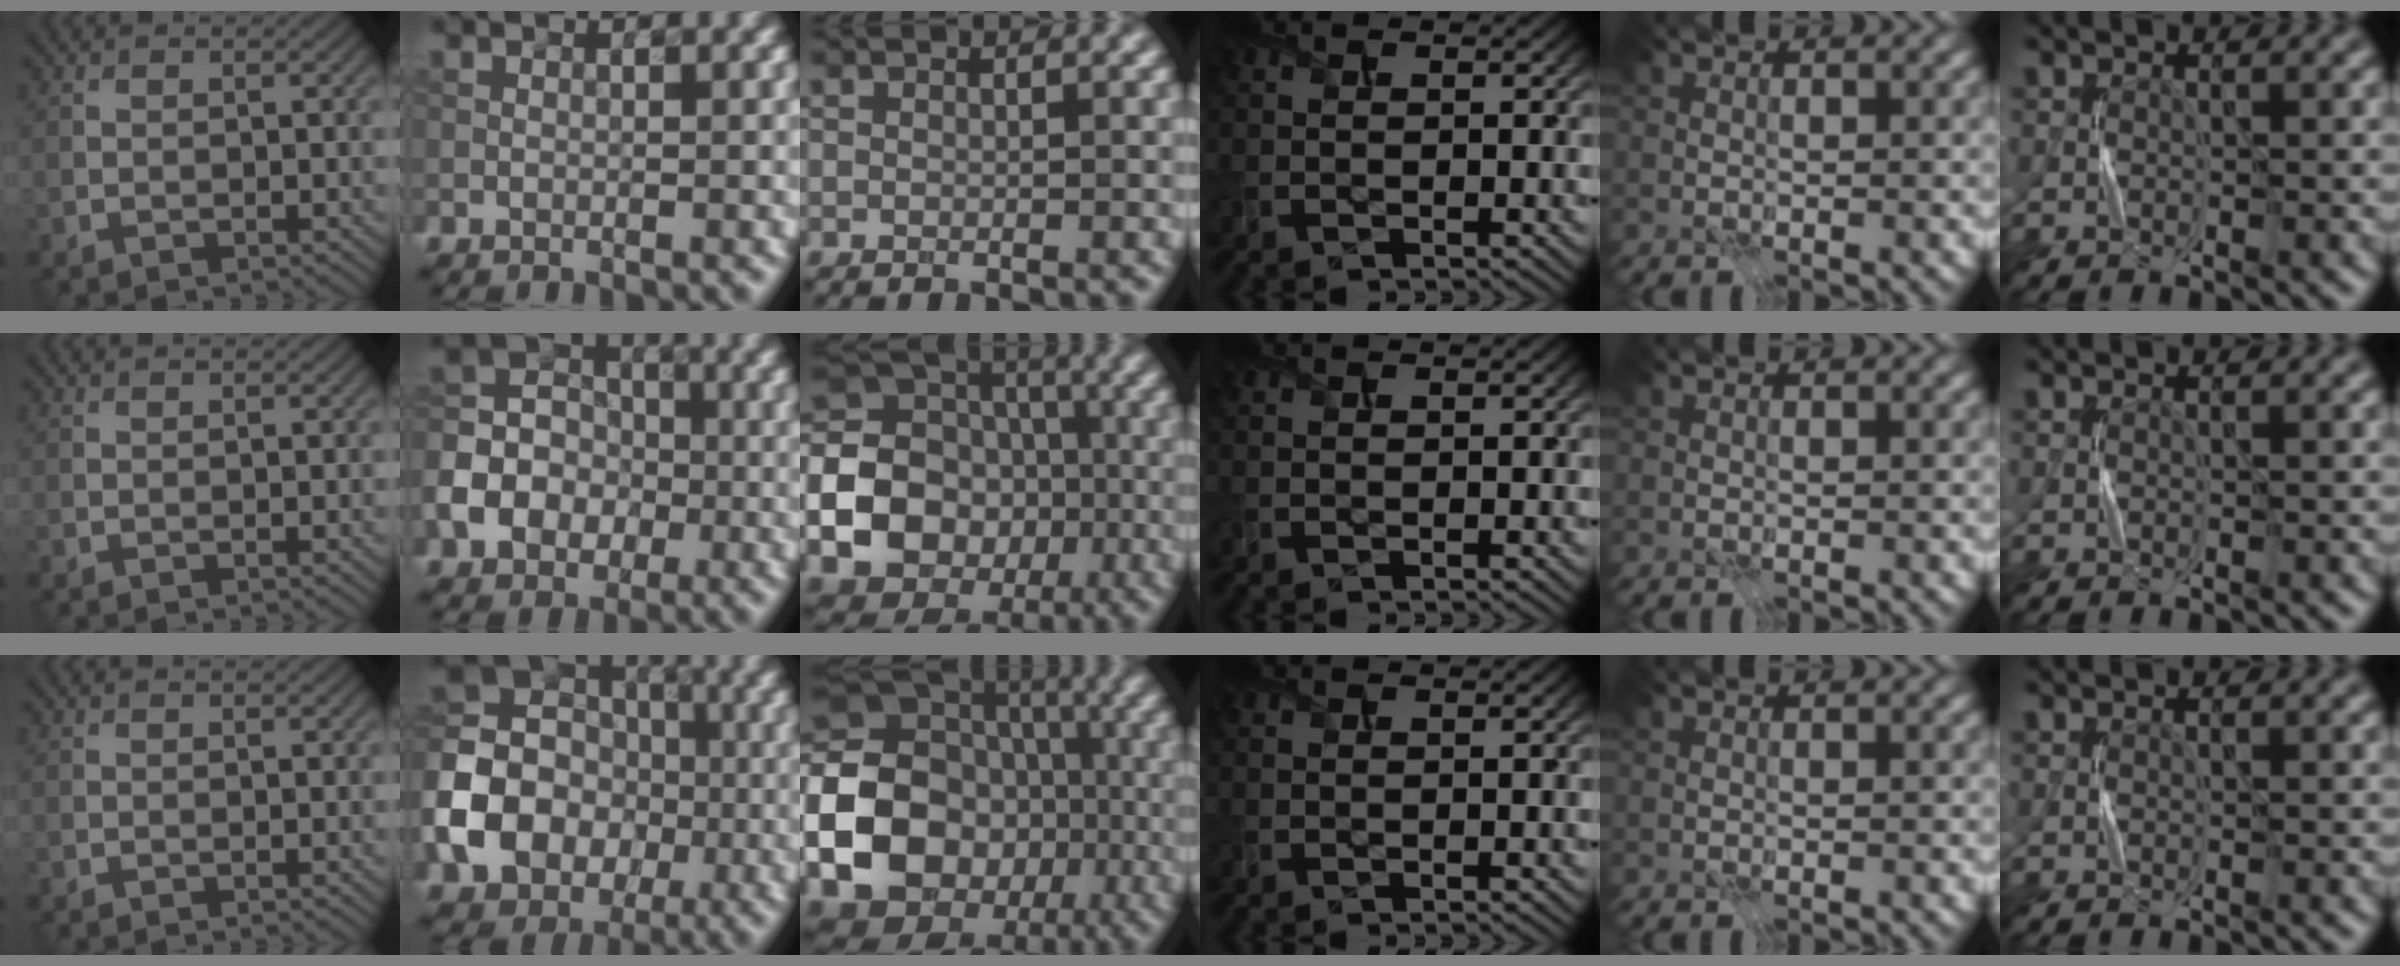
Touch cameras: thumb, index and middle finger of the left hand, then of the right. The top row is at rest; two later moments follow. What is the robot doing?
{"motion": "press", "object": "gel pad"}